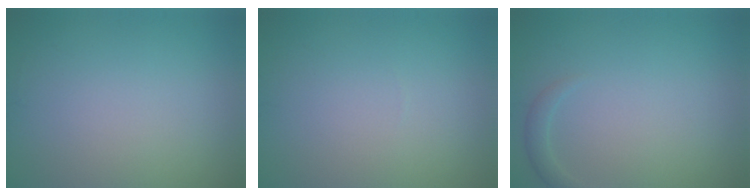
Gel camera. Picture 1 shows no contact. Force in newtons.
{"total": 0.0}
{"total": 1.1, "press": 1.1, "slide": 0.0}